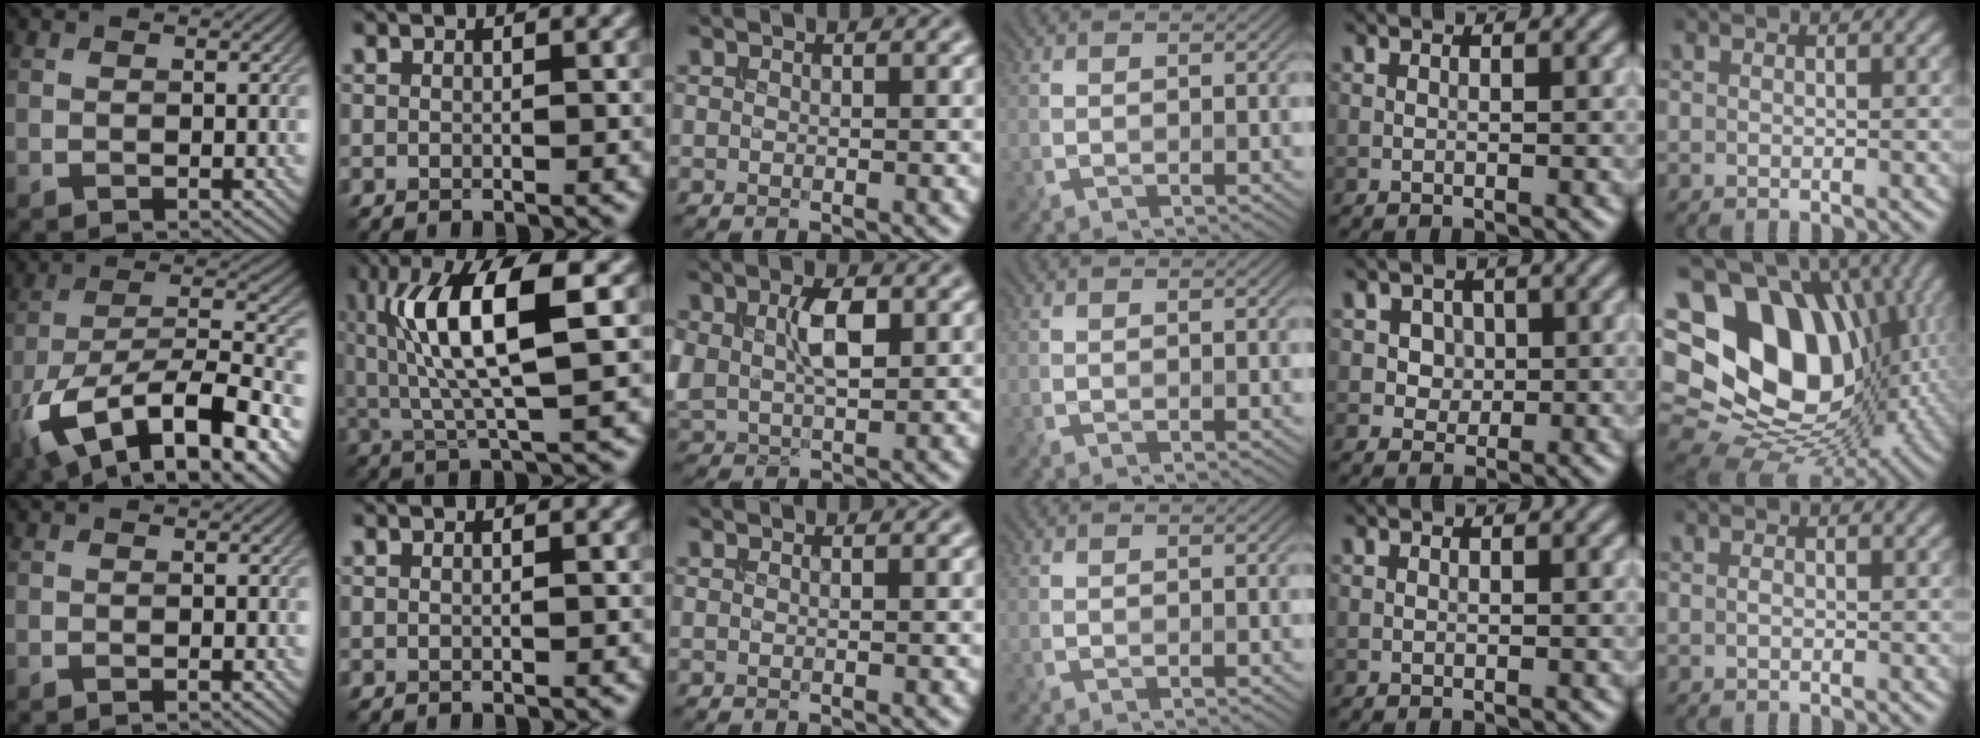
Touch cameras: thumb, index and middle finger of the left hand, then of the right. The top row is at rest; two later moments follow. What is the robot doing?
{"motion": "insert", "object": "drawer"}